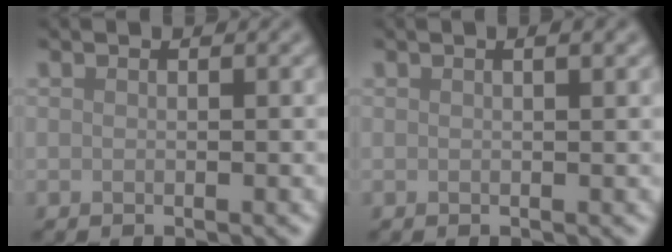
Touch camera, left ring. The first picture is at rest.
{"total": 1.0, "force": [0.5, 0.2, 0.8], "torque": [-0.011, 0.002, 0.007]}